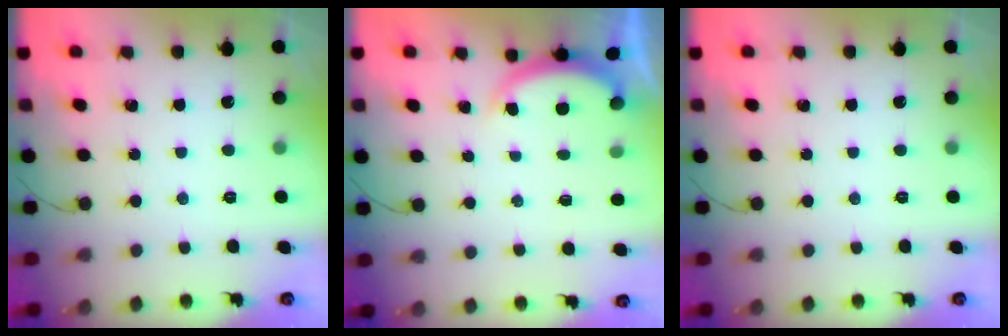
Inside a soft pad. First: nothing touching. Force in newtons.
{"total": 2.2, "press": 2.2, "slide": 0.5}
{"total": 0.0}